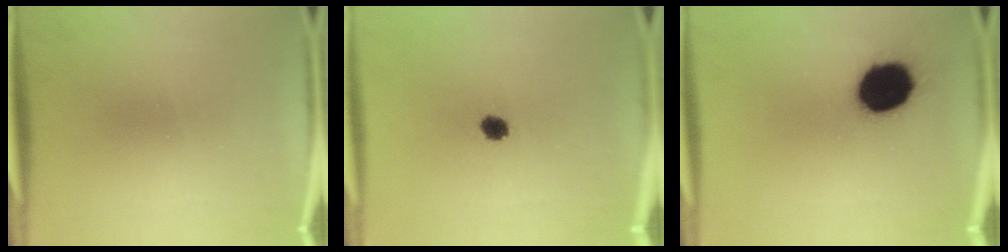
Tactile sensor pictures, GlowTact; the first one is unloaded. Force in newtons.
{"total": 3.0}
{"total": 17.4}